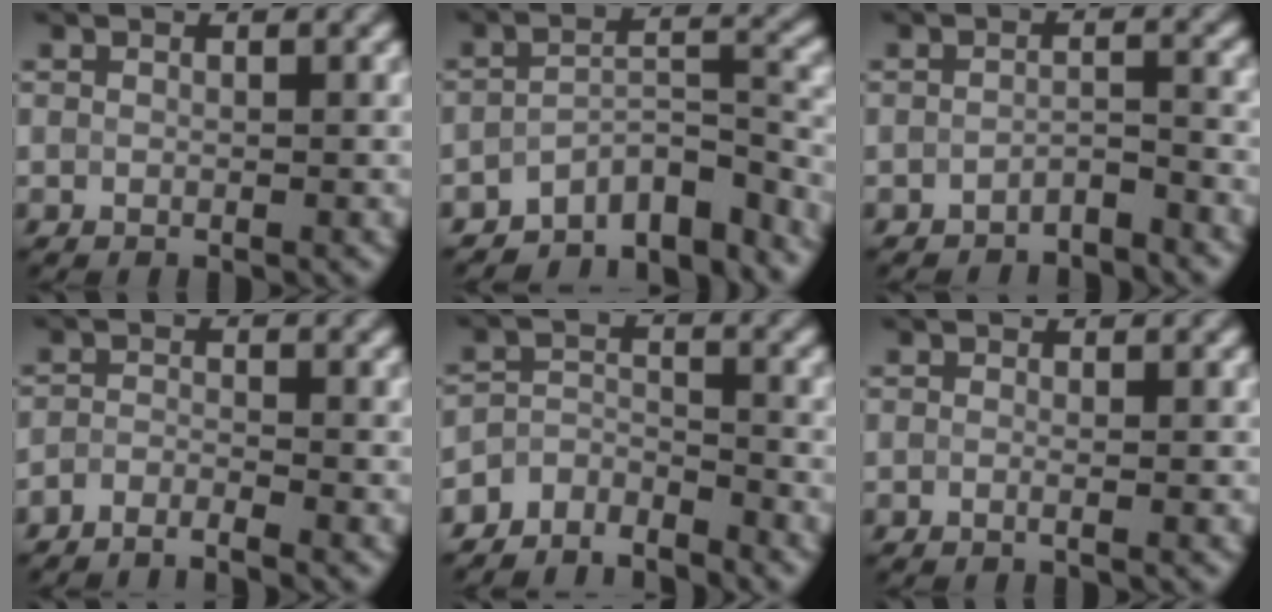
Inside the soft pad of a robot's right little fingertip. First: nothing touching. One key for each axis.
{"total": 7.7, "fx": -6.4, "fy": 2.8, "fz": 3.1, "tx": -0.027, "ty": -0.006, "tz": -0.099}
{"total": 2.0, "fx": -1.8, "fy": 0.4, "fz": 0.8, "tx": -0.014, "ty": 0.004, "tz": -0.034}
{"total": 1.9, "fx": -1.7, "fy": 0.2, "fz": 0.8, "tx": -0.010, "ty": -0.005, "tz": -0.042}
{"total": 3.7, "fx": -3.4, "fy": 1.2, "fz": 0.5, "tx": -0.003, "ty": 0.002, "tz": -0.073}
{"total": 0.7, "fx": -0.2, "fy": 0.2, "fz": 0.6, "tx": -0.011, "ty": -0.010, "tz": -0.008}